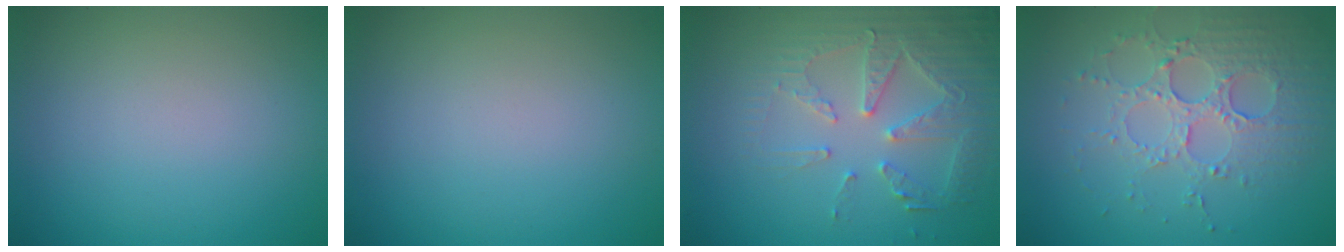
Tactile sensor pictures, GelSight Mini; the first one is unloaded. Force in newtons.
{"total": 0.0}
{"total": 4.2, "press": 4.1, "slide": 1.0}
{"total": 3.9, "press": 3.7, "slide": 1.3}